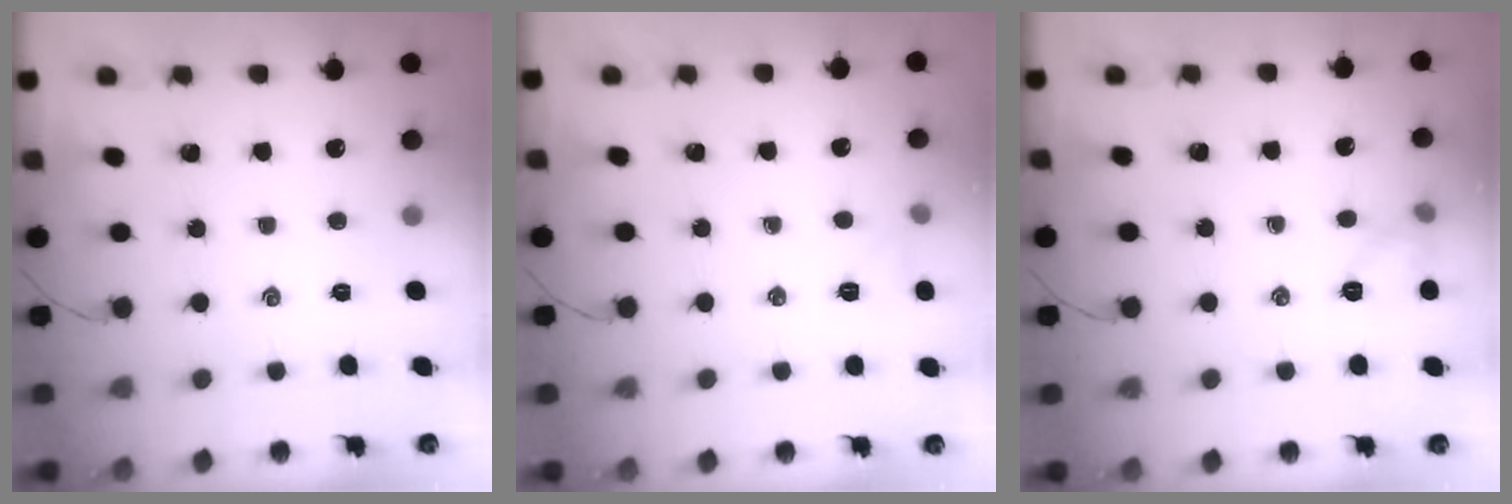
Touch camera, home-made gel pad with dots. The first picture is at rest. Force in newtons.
{"total": 5.5, "press": 5.4, "slide": 1.2}
{"total": 6.5, "press": 6.5, "slide": 0.8}